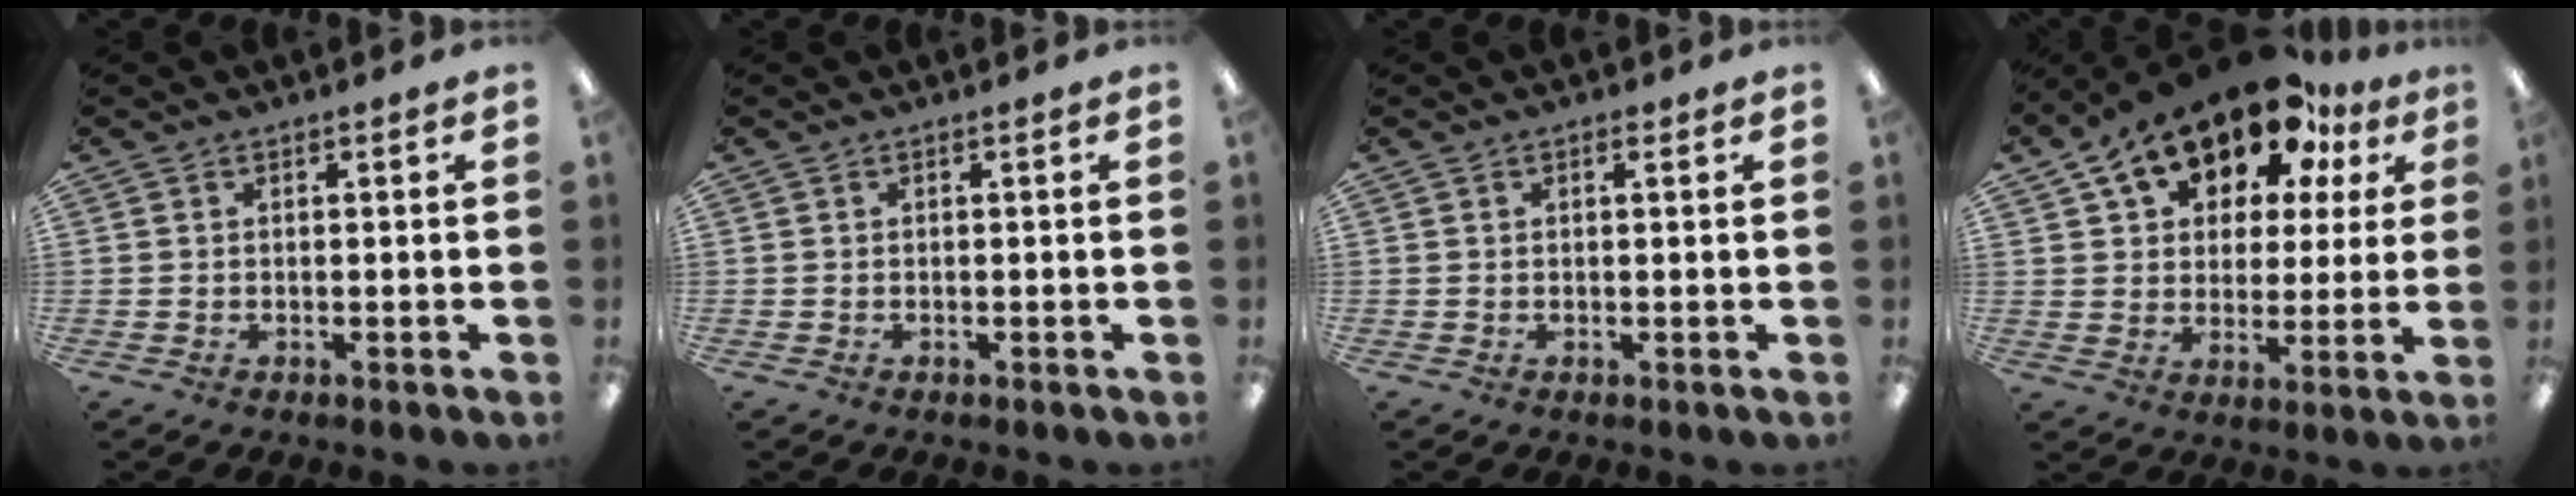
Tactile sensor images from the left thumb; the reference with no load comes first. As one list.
[{"total": 0.0}, {"total": 0.9, "force": [0.5, 0.4, 0.6], "torque": [-0.005, -0.001, 0.007]}, {"total": 17.2, "force": [12.3, 8.7, 8.2], "torque": [-0.156, -0.069, 0.220]}]